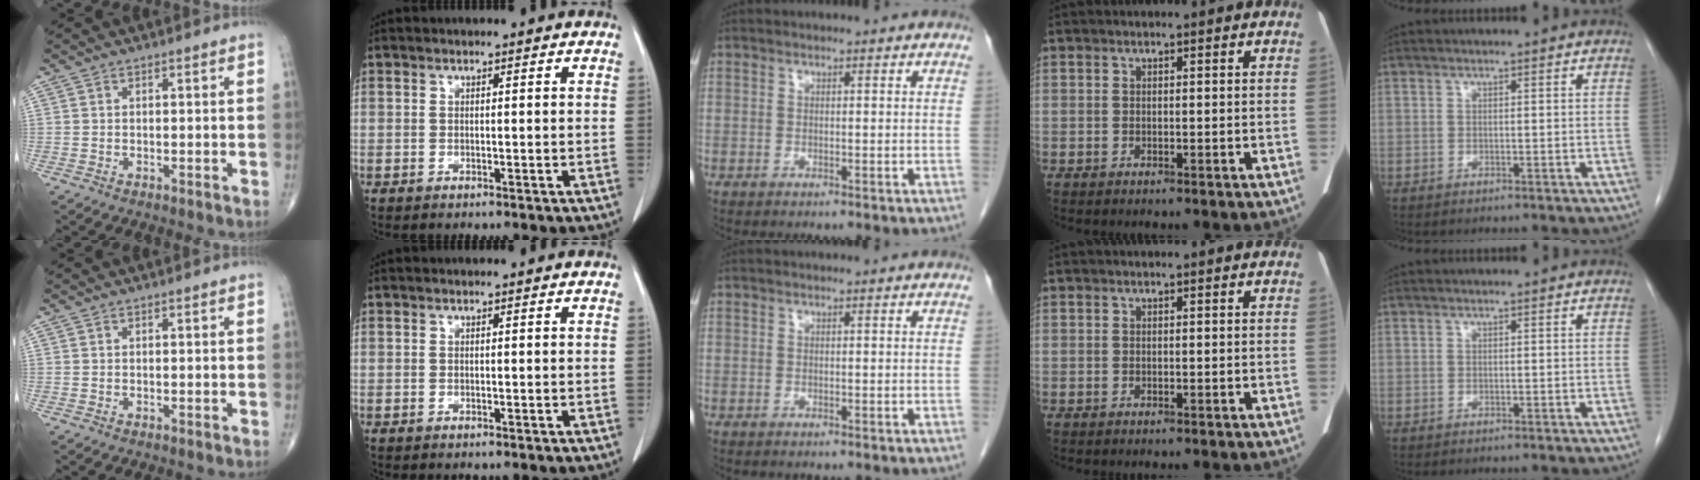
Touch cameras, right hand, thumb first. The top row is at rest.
{}